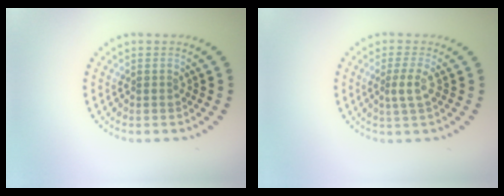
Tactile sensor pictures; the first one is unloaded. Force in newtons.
{"total": 2.0, "press": 1.5, "slide": 1.2}